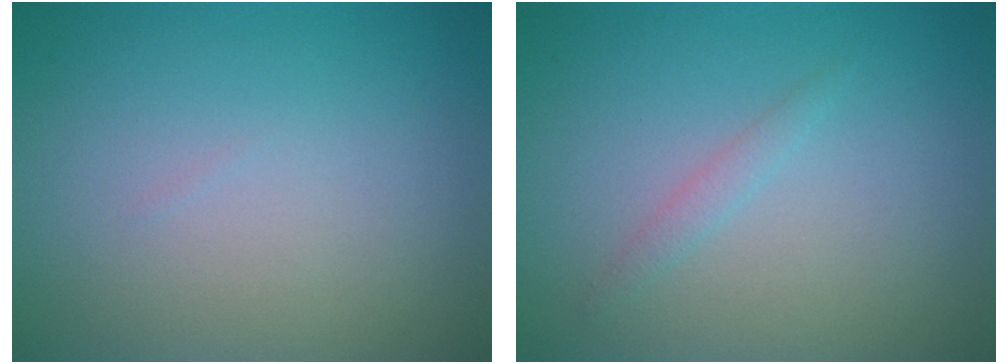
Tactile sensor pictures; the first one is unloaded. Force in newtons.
{"total": 1.0, "press": 1.0, "slide": 0.1}